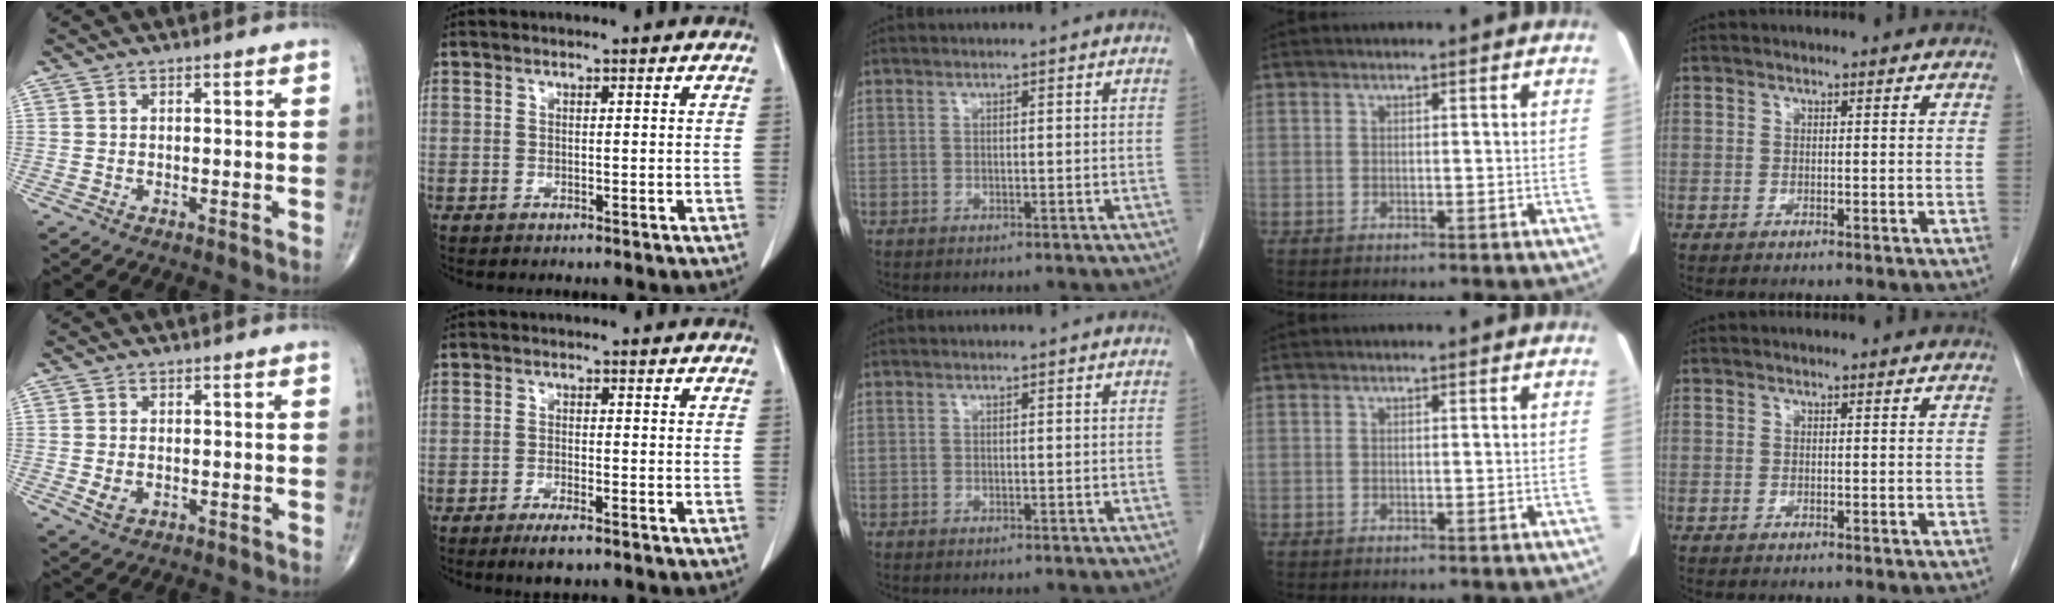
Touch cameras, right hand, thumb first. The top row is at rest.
{"thumb": {"total": 2.7, "force": [-0.5, 1.8, 1.9], "torque": [-0.037, -0.002, -0.005]}, "index": {"total": 3.5, "force": [-2.4, 0.7, 2.4], "torque": [-0.046, -0.004, -0.039]}}